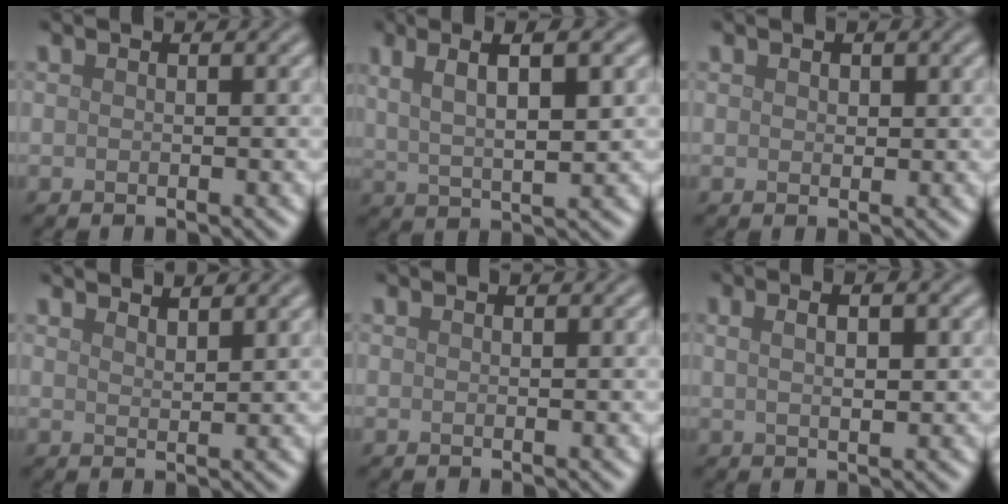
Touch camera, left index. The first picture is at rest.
{"total": 6.1, "force": [2.5, 1.6, 5.3], "torque": [-0.091, 0.002, 0.046]}
{"total": 0.8, "force": [0.4, 0.5, 0.4], "torque": [-0.007, -0.002, 0.007]}
{"total": 2.6, "force": [2.4, 0.4, 0.8], "torque": [-0.005, 0.005, 0.034]}
{"total": 0.0}
{"total": 3.5, "force": [1.4, 1.3, 3.0], "torque": [-0.037, 0.004, 0.011]}